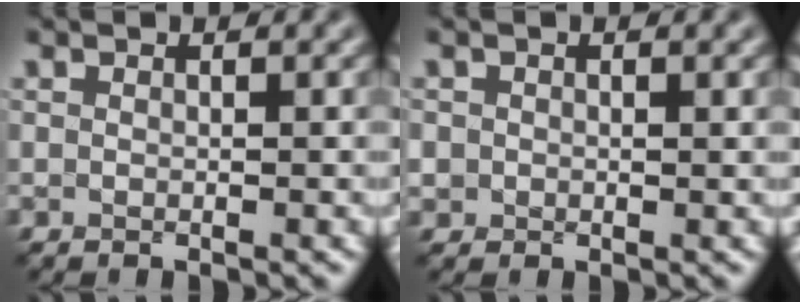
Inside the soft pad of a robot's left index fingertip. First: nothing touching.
{"total": 1.2, "force": [0.3, 1.1, 0.4], "torque": [-0.007, -0.003, 0.006]}